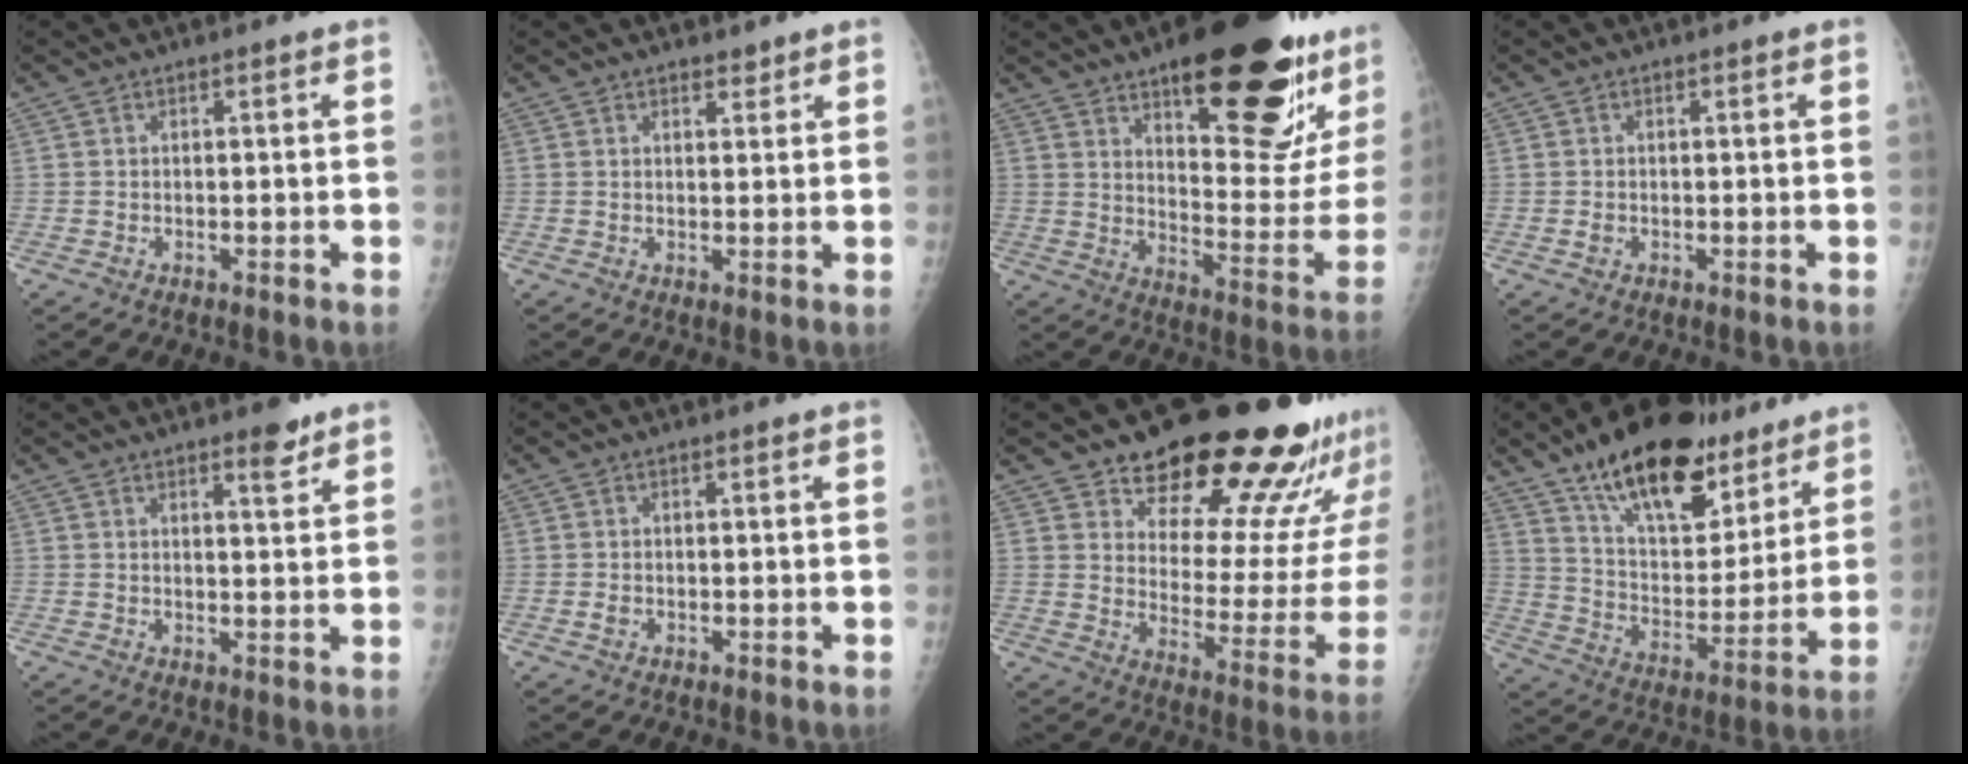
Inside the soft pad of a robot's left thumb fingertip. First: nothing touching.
{"total": 1.9, "force": [1.5, 1.0, 0.7], "torque": [0.003, -0.010, 0.020]}
{"total": 29.1, "force": [16.9, 9.1, 21.9], "torque": [-0.245, -0.072, 0.243]}
{"total": 0.8, "force": [-0.1, 0.7, 0.5], "torque": [-0.006, 0.000, -0.001]}
{"total": 3.9, "force": [2.8, 1.1, 2.5], "torque": [-0.025, -0.019, 0.038]}
{"total": 1.0, "force": [-0.2, 0.8, 0.6], "torque": [-0.008, 0.000, -0.002]}
{"total": 25.1, "force": [19.5, 8.8, 13.2], "torque": [-0.135, -0.128, 0.255]}
{"total": 23.9, "force": [16.5, 10.3, 13.8], "torque": [-0.177, -0.067, 0.271]}